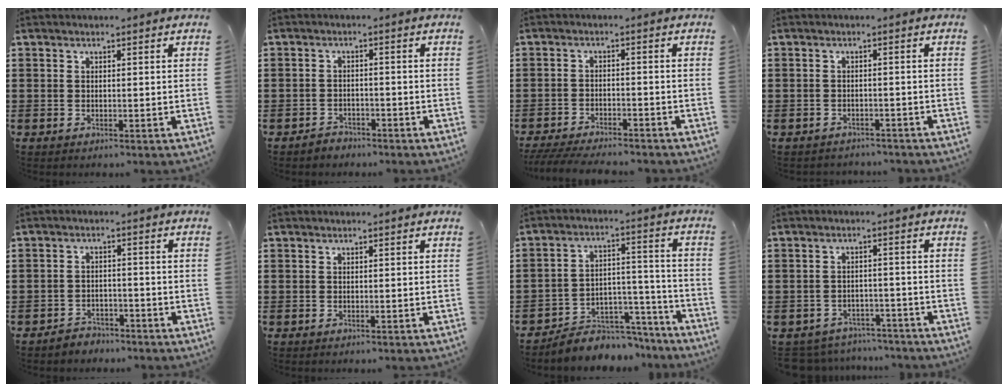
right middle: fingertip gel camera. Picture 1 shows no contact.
{"total": 1.7, "force": [-1.6, 0.6, -0.1], "torque": [-0.004, 0.003, -0.037]}
{"total": 3.9, "force": [-3.7, 0.2, 1.0], "torque": [-0.029, -0.007, -0.079]}
{"total": 1.5, "force": [-1.5, 0.2, -0.3], "torque": [-0.001, 0.001, -0.035]}
{"total": 2.5, "force": [-2.4, 0.6, -0.2], "torque": [-0.004, 0.003, -0.054]}
{"total": 0.0}
{"total": 6.0, "force": [-5.5, 2.4, 0.5], "torque": [-0.006, 0.023, -0.105]}
{"total": 3.5, "force": [-3.4, 0.6, -0.2], "torque": [-0.004, 0.002, -0.073]}